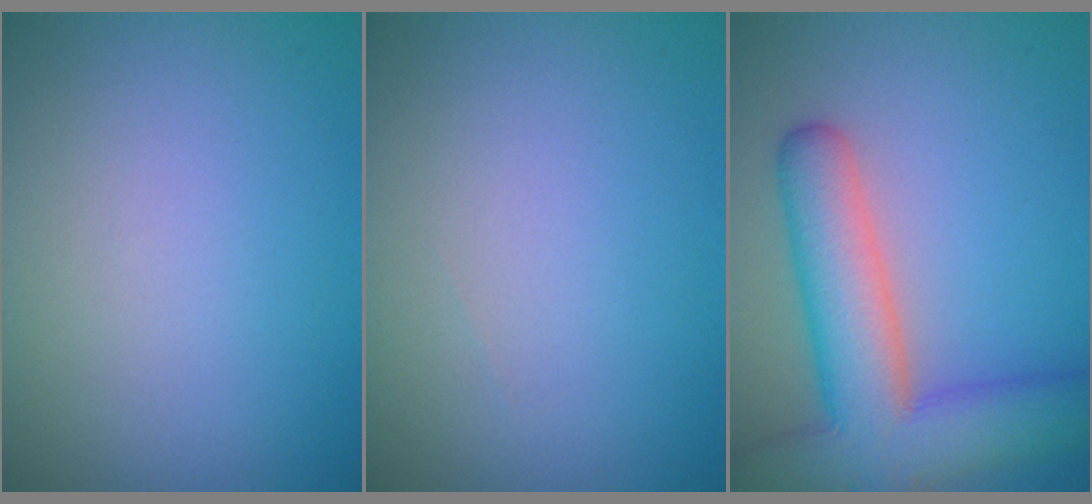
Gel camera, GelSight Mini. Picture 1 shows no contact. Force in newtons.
{"total": 0.0}
{"total": 9.5, "press": 9.5, "slide": 0.5}